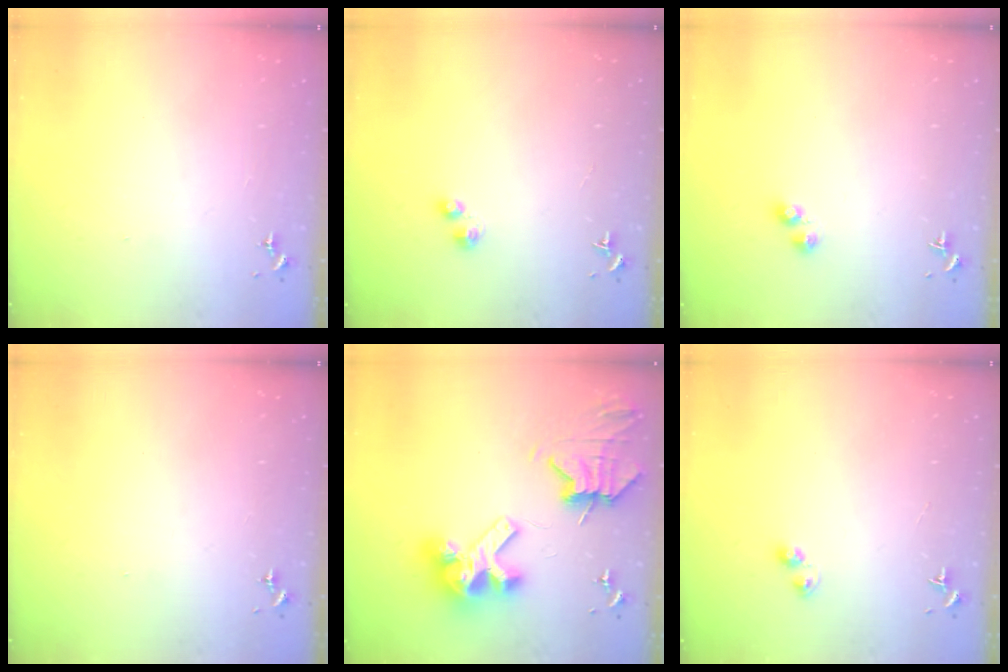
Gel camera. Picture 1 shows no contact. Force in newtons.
{"total": 2.4, "press": 2.4, "slide": 0.4}
{"total": 2.5, "press": 2.4, "slide": 0.6}
{"total": 0.0}
{"total": 14.7, "press": 14.5, "slide": 1.8}
{"total": 3.4, "press": 3.3, "slide": 0.5}